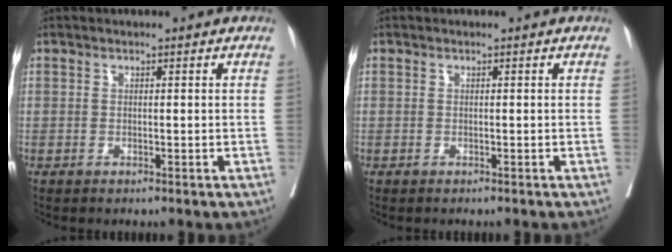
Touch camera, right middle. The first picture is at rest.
{"total": 0.9, "force": [-0.8, 0.0, 0.3], "torque": [-0.001, 0.000, -0.010]}